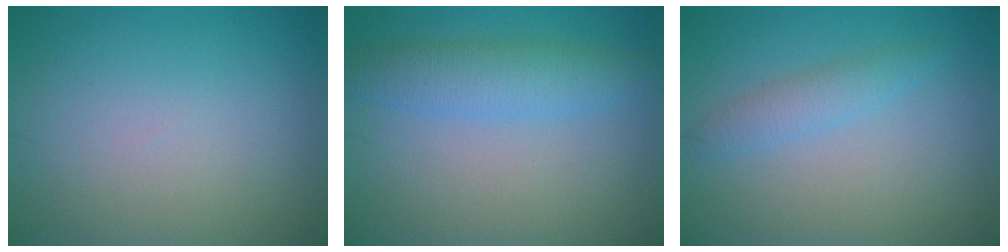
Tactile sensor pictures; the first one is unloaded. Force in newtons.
{"total": 3.8, "press": 3.8, "slide": 0.1}
{"total": 2.0, "press": 2.0, "slide": 0.1}